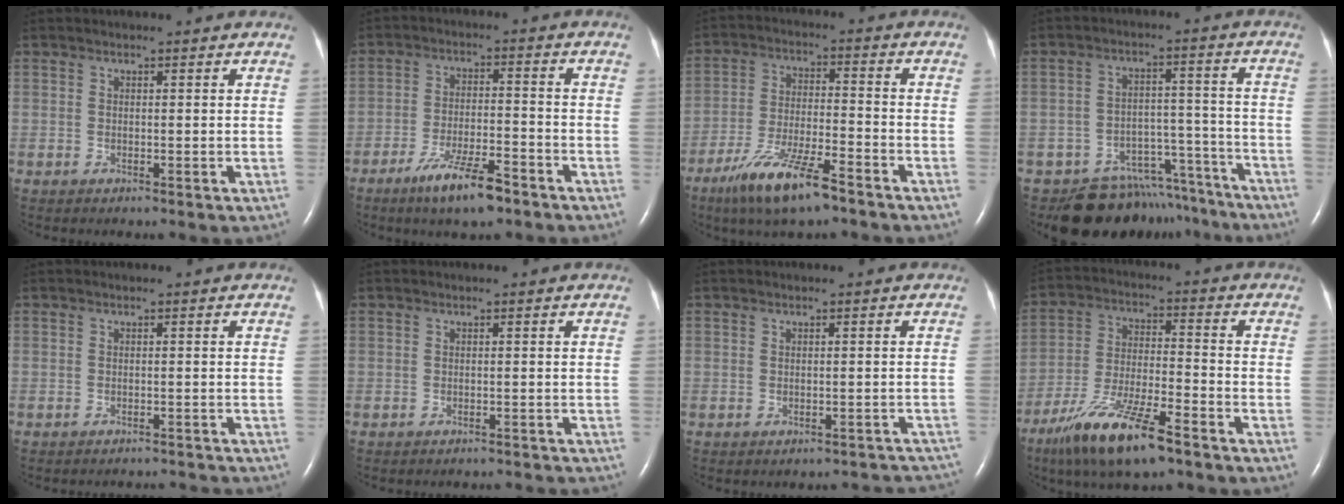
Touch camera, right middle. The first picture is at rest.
{"total": 8.6, "force": [-6.0, 1.5, 6.0], "torque": [-0.117, -0.012, -0.103]}
{"total": 11.6, "force": [-8.0, 1.8, 8.2], "torque": [-0.164, -0.024, -0.144]}
{"total": 13.6, "force": [-12.3, 5.8, 1.1], "torque": [0.007, 0.049, -0.161]}
{"total": 5.8, "force": [-5.6, 1.2, 0.4], "torque": [0.001, 0.002, -0.059]}
{"total": 4.9, "force": [-4.7, 1.2, 0.7], "torque": [-0.003, -0.002, -0.048]}
{"total": 7.6, "force": [-6.9, 2.8, 1.1], "torque": [0.002, 0.020, -0.062]}
{"total": 14.1, "force": [-9.6, 2.4, 10.1], "torque": [-0.205, -0.024, -0.174]}